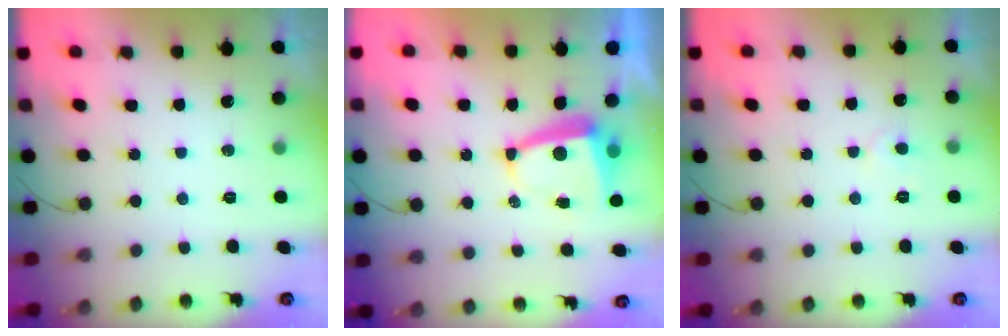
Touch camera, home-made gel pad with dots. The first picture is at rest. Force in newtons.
{"total": 5.4, "press": 5.4, "slide": 0.6}
{"total": 3.7, "press": 3.7, "slide": 0.4}